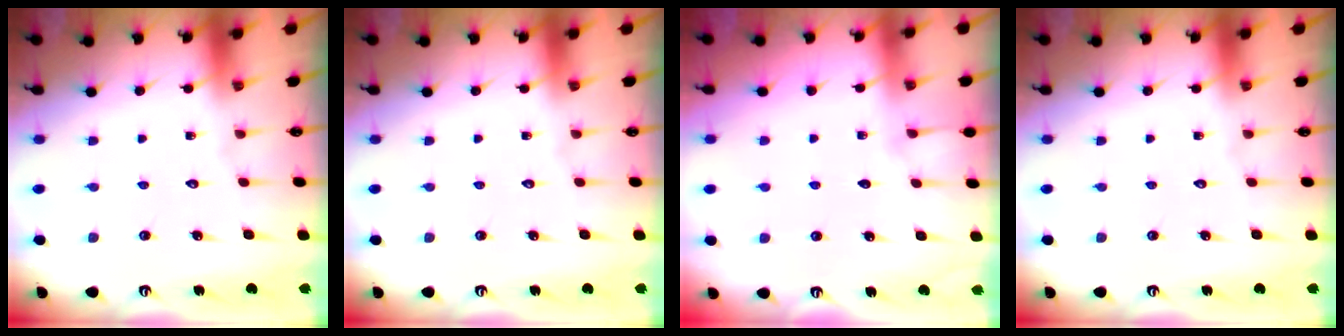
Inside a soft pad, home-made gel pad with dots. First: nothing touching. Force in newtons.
{"total": 0.0}
{"total": 3.4, "press": 3.3, "slide": 0.6}
{"total": 0.0}